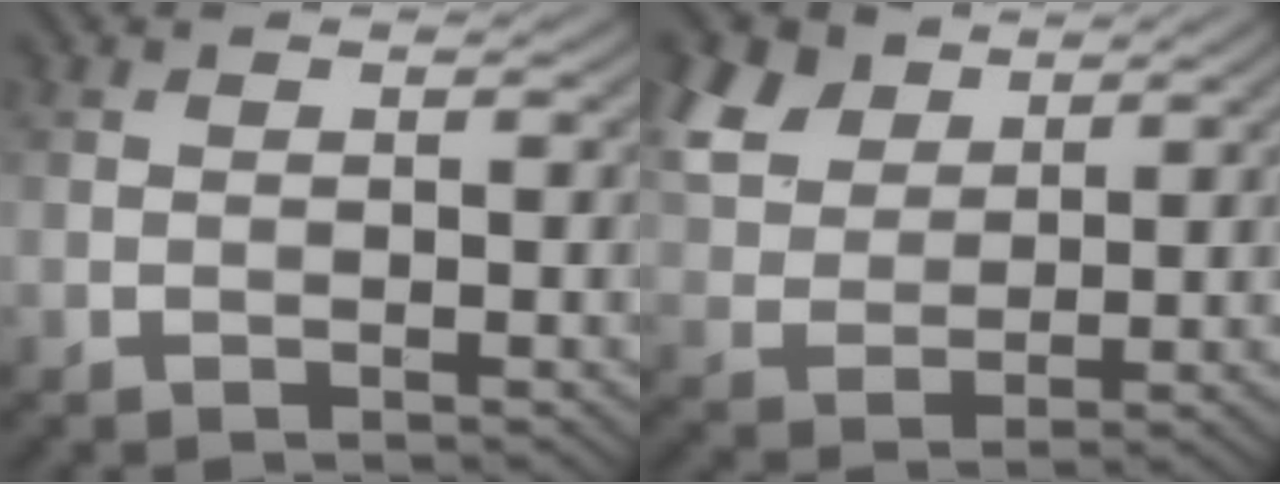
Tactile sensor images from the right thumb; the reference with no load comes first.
{"total": 8.9, "force": [5.4, 5.3, 4.6], "torque": [-0.138, 0.016, 0.103]}